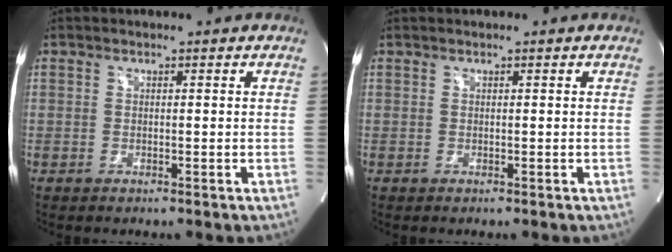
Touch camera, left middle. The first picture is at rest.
{"total": 0.0}